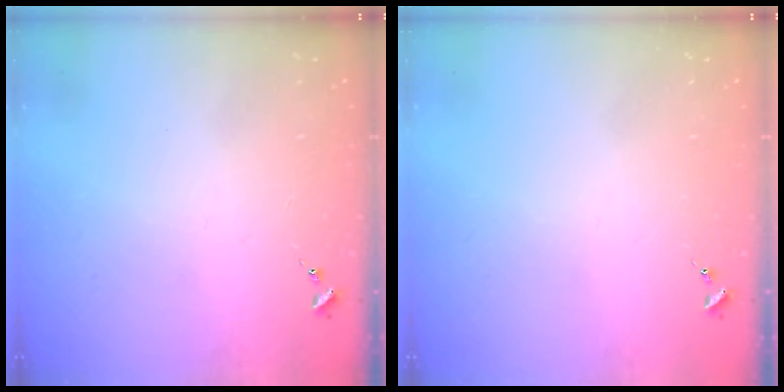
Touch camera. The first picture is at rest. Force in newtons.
{"total": 0.0}